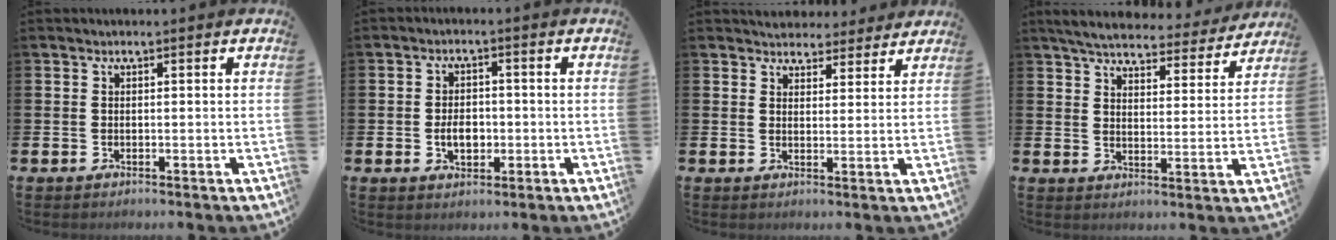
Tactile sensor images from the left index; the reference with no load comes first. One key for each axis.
{"total": 3.6, "fx": -0.7, "fy": 2.5, "fz": 2.5, "tx": -0.028, "ty": -0.004, "tz": -0.019}
{"total": 4.2, "fx": 4.0, "fy": 1.5, "fz": -0.1, "tx": 0.001, "ty": -0.025, "tz": 0.070}
{"total": 5.7, "fx": 5.4, "fy": 1.1, "fz": 1.4, "tx": -0.047, "ty": -0.035, "tz": 0.093}